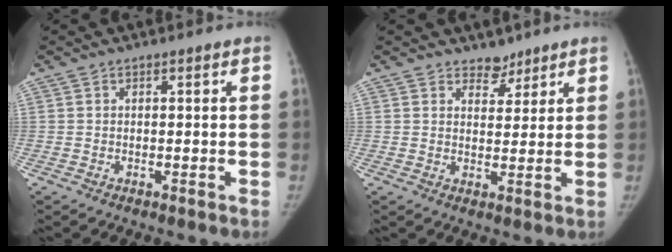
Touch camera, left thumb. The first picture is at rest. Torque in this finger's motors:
{"motor_torque": [0.47, -0.41, 0.28, -0.27, 0.06]}